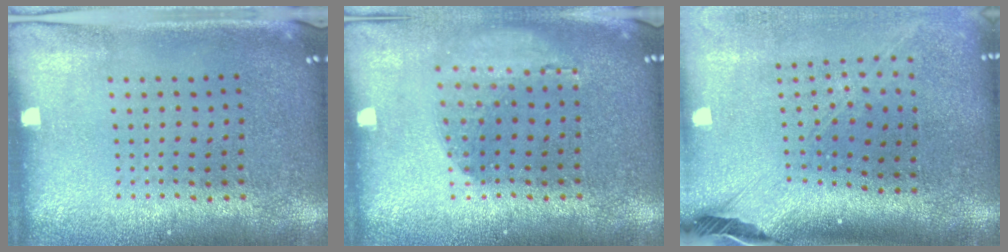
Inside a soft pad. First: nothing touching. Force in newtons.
{"total": 1.1, "press": 1.1, "slide": 0.2}
{"total": 2.7, "press": 2.0, "slide": 1.9}